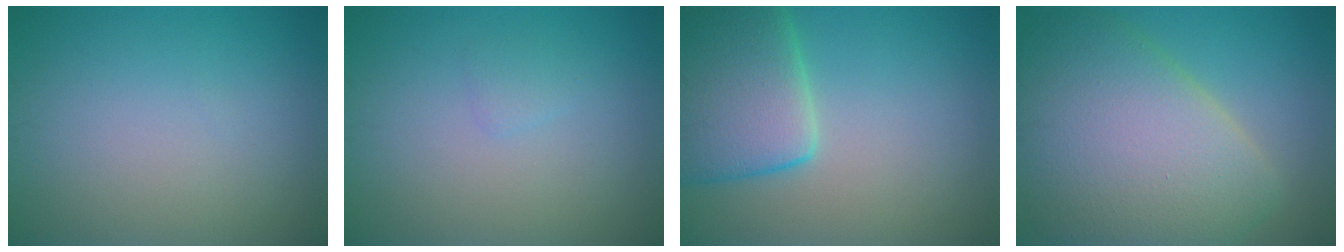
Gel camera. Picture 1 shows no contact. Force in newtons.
{"total": 0.8, "press": 0.8, "slide": 0.0}
{"total": 7.7, "press": 7.7, "slide": 0.9}
{"total": 10.9, "press": 10.9, "slide": 0.8}